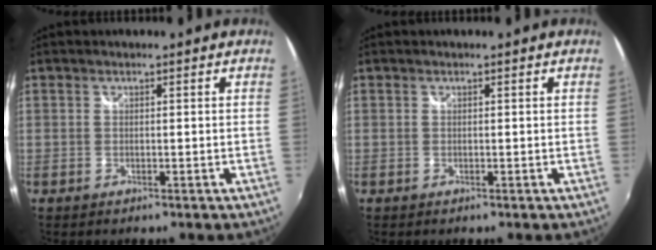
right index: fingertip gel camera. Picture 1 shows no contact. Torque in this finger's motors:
{"motor_torque": [-0.13, 0.11, 0.00, 0.00]}